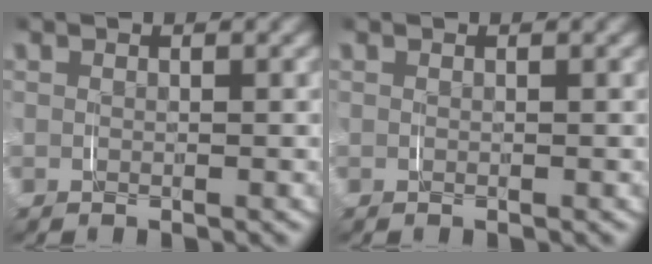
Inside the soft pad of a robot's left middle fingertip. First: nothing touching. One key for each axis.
{"total": 0.0}